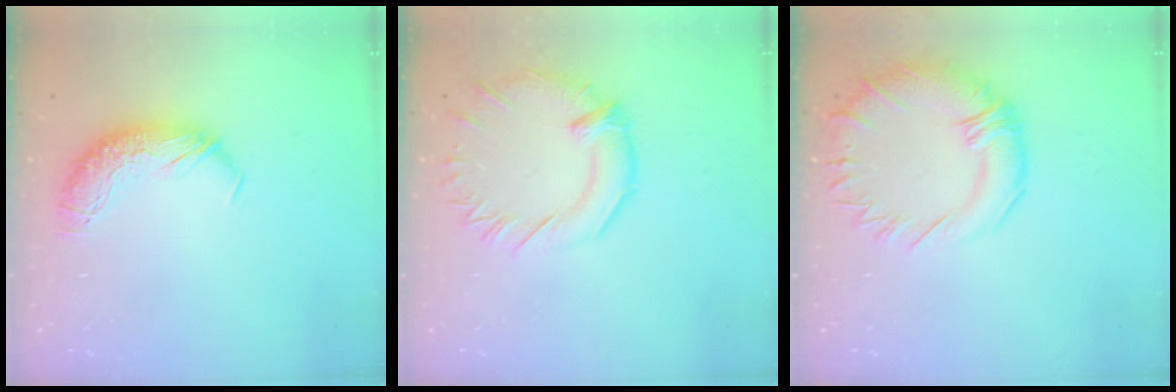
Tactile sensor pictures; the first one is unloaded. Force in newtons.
{"total": 2.6, "press": 2.1, "slide": 1.5}
{"total": 5.8, "press": 5.0, "slide": 2.9}